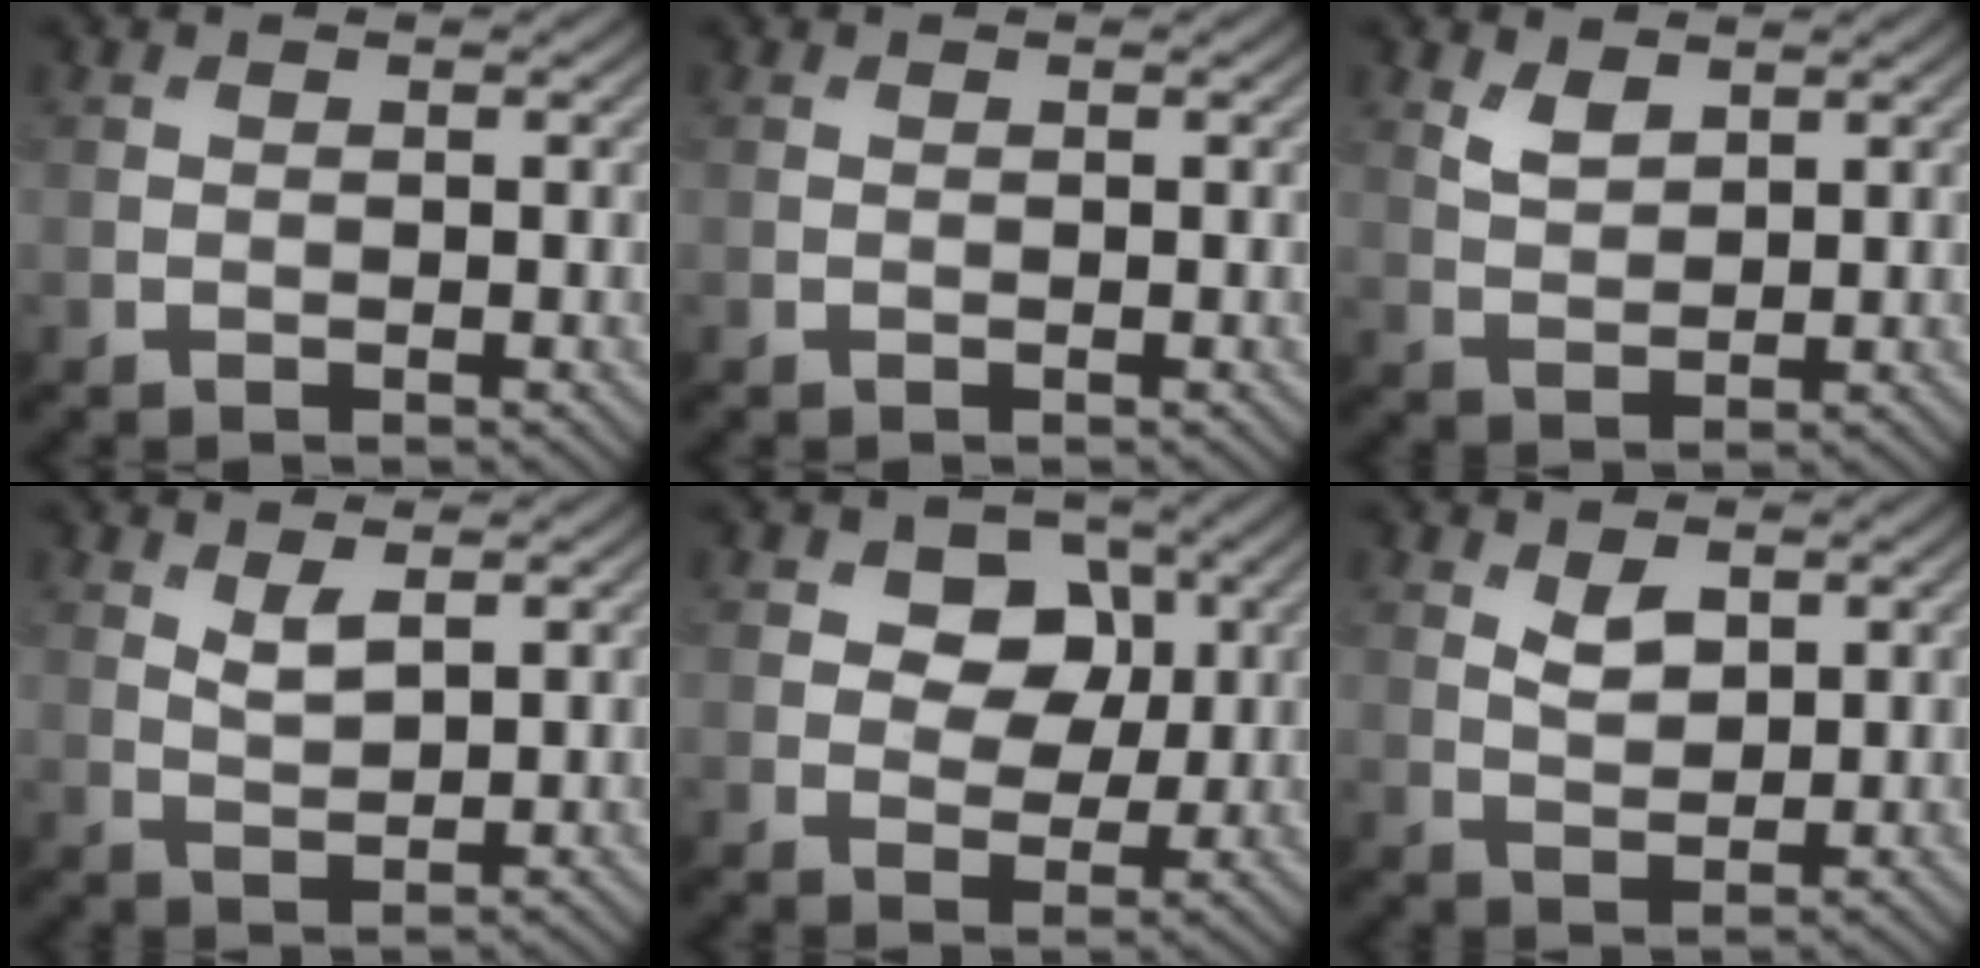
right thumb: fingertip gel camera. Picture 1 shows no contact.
{"total": 0.0}
{"total": 2.8, "force": [1.9, 1.3, 1.5], "torque": [-0.039, -0.005, 0.043]}
{"total": 2.4, "force": [1.6, 0.8, 1.7], "torque": [-0.039, -0.006, 0.034]}
{"total": 6.1, "force": [1.9, 4.6, 3.5], "torque": [-0.061, -0.004, 0.022]}
{"total": 2.8, "force": [1.5, 1.4, 1.8], "torque": [-0.040, -0.005, 0.033]}